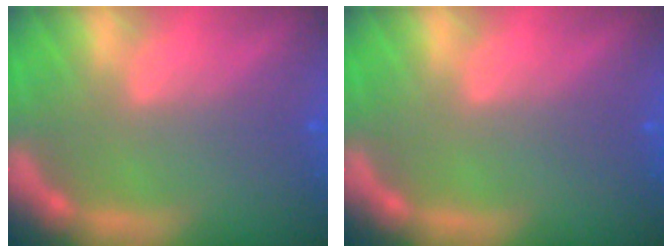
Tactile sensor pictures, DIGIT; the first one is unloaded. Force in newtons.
{"total": 0.0}